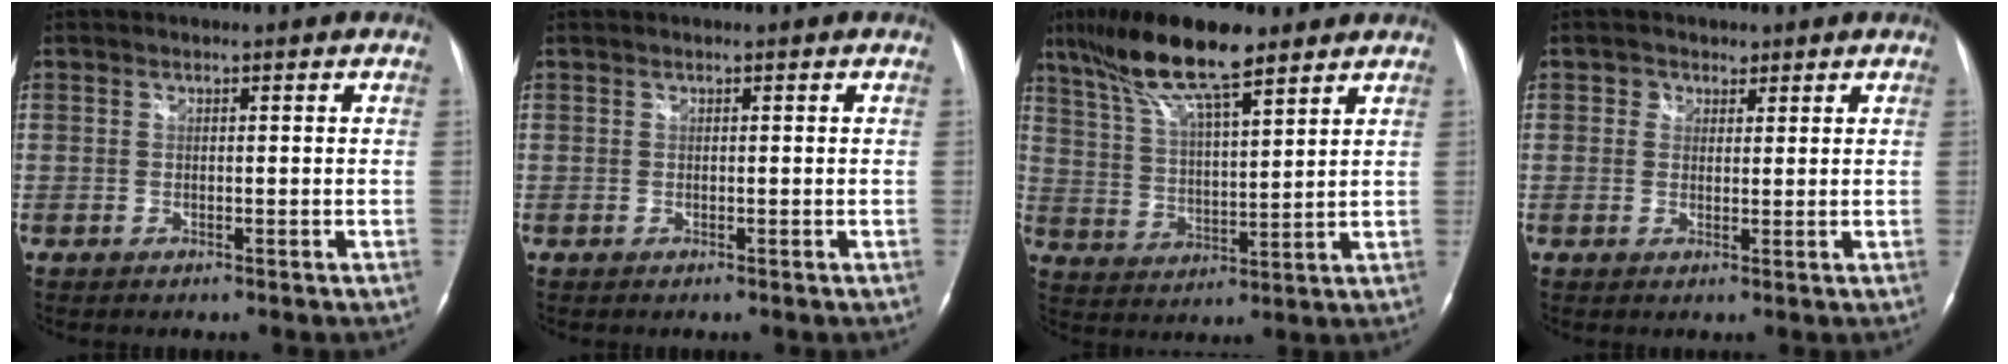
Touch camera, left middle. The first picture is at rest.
{"total": 0.0}
{"total": 14.6, "force": [10.2, 2.7, 10.0], "torque": [-0.192, 0.021, 0.188]}
{"total": 2.3, "force": [1.2, 2.0, 0.3], "torque": [0.000, 0.003, 0.013]}